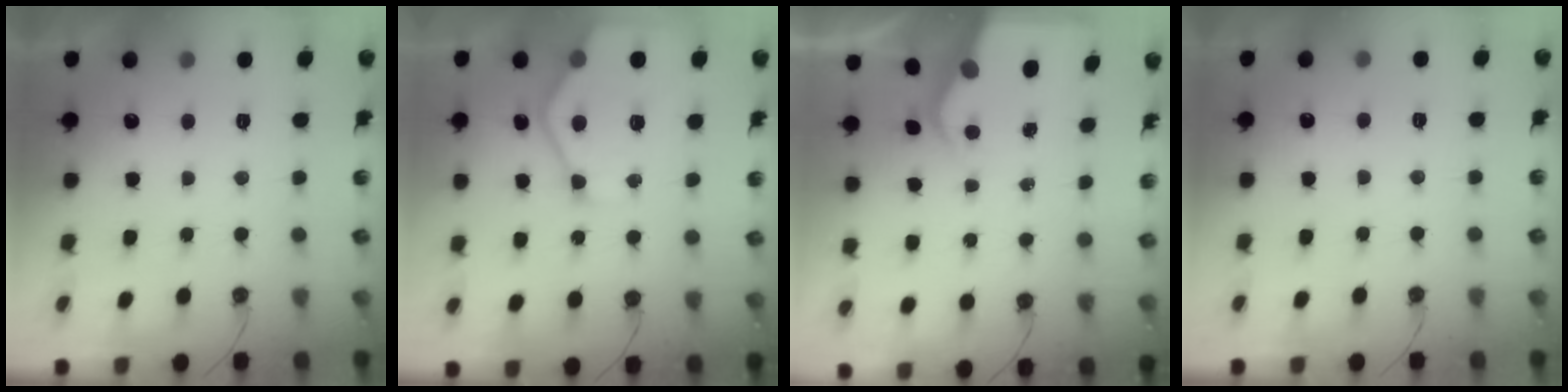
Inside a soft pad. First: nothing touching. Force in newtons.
{"total": 13.6, "press": 13.5, "slide": 1.4}
{"total": 4.4, "press": 4.4, "slide": 0.4}
{"total": 1.8, "press": 1.8, "slide": 0.4}